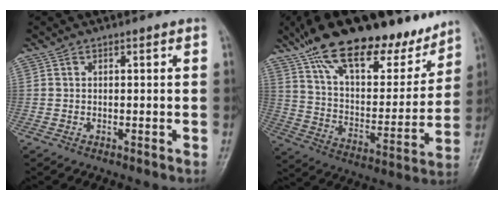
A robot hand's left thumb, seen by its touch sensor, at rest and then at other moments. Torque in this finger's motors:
{"motor_torque": [3.98, 1.03, 1.19, -1.58, 0.54]}